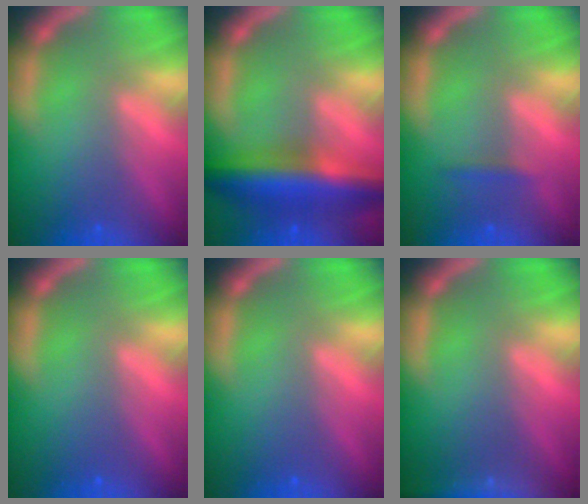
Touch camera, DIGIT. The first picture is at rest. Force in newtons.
{"total": 7.9}
{"total": 0.9}
{"total": 0.0}
{"total": 0.0}
{"total": 7.4}